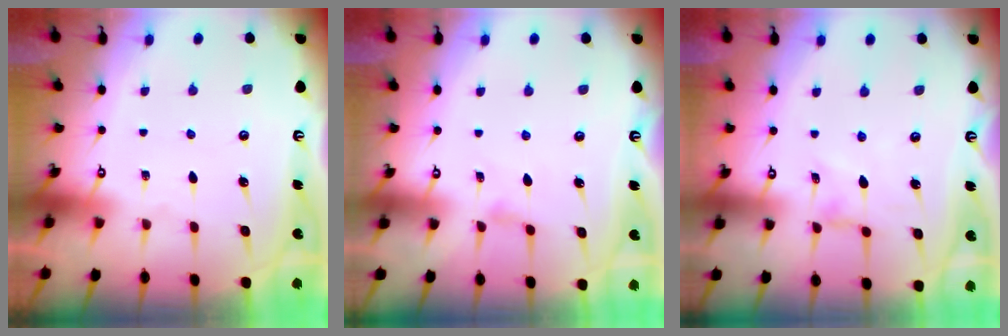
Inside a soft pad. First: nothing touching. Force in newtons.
{"total": 1.5, "press": 1.5, "slide": 0.4}
{"total": 0.0}